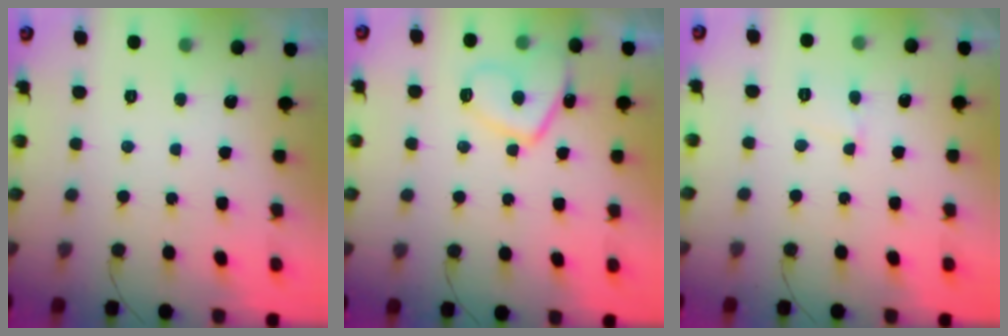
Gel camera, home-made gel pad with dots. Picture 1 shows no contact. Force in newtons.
{"total": 9.1, "press": 8.9, "slide": 1.5}
{"total": 2.6, "press": 2.6, "slide": 0.3}